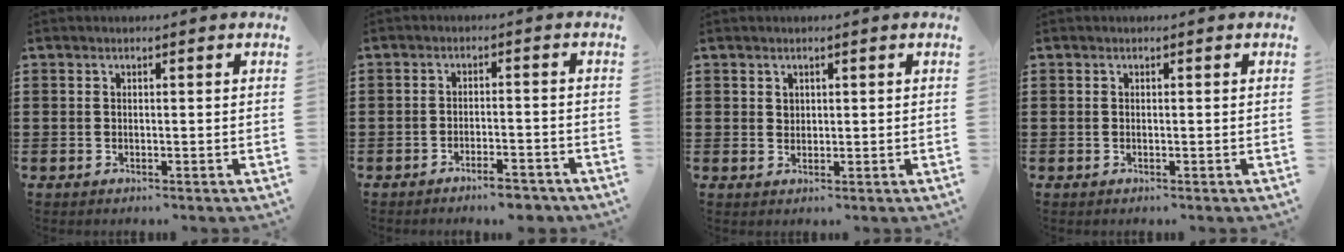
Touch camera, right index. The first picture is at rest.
{"total": 3.6, "force": [-3.4, 0.2, 1.3], "torque": [-0.022, 0.000, -0.065]}
{"total": 1.3, "force": [0.9, 0.9, 0.2], "torque": [-0.006, 0.003, 0.017]}
{"total": 0.0}